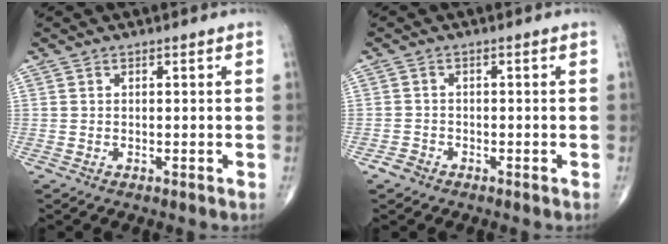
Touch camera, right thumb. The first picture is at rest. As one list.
[{"total": 1.7, "force": [-1.2, 1.2, 0.3], "torque": [-0.006, 0.005, -0.025]}]